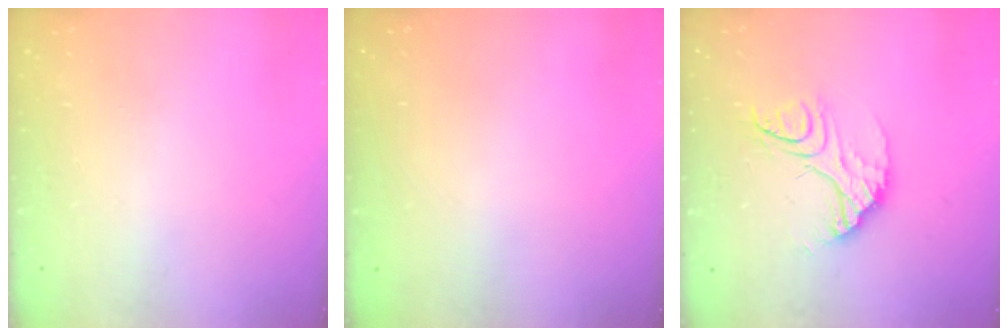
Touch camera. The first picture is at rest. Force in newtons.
{"total": 3.0, "press": 3.0, "slide": 0.1}
{"total": 13.5, "press": 13.4, "slide": 1.3}